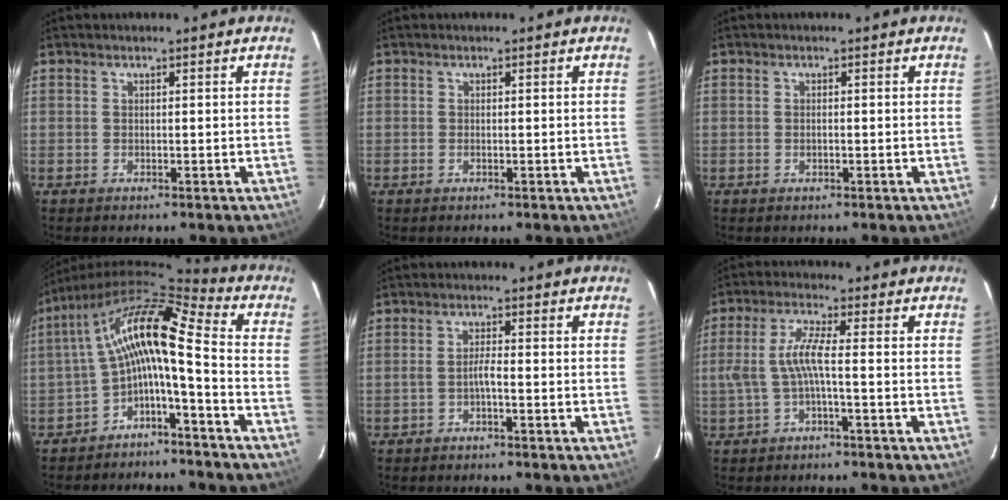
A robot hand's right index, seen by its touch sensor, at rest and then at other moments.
{"total": 0.7, "force": [-0.2, 0.1, 0.7], "torque": [-0.014, 0.001, -0.004]}
{"total": 0.6, "force": [-0.2, 0.4, 0.5], "torque": [-0.010, -0.001, -0.004]}
{"total": 12.4, "force": [-1.5, 2.7, 12.0], "torque": [-0.234, 0.026, -0.038]}
{"total": 2.0, "force": [-1.1, 0.0, 1.6], "torque": [-0.034, 0.004, -0.019]}
{"total": 5.6, "force": [-1.5, 0.3, 5.4], "torque": [-0.122, 0.006, -0.022]}